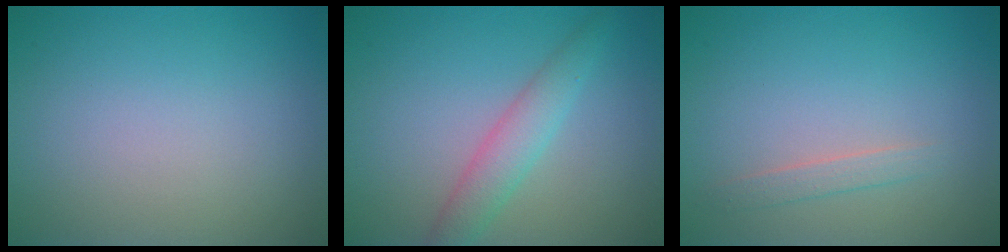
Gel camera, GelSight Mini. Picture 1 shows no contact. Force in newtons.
{"total": 2.9, "press": 2.9, "slide": 0.1}
{"total": 1.2, "press": 1.2, "slide": 0.1}